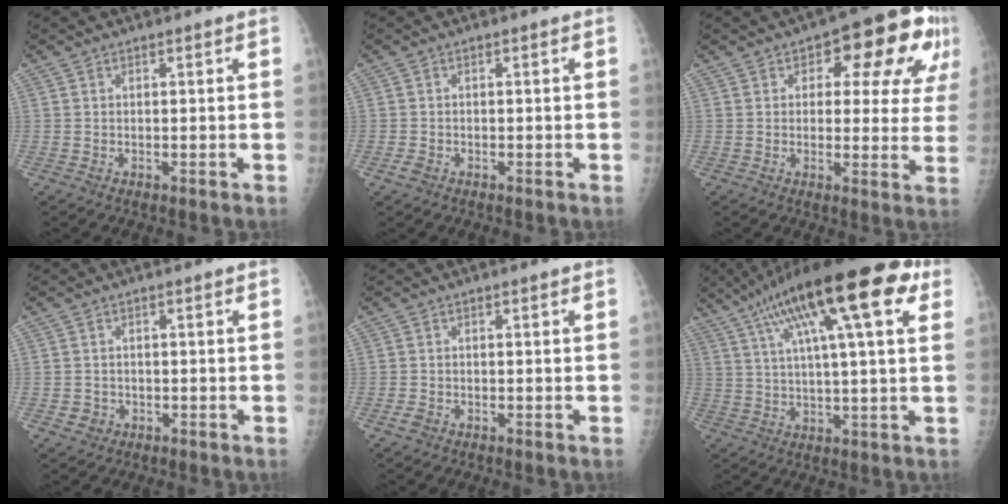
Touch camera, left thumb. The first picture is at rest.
{"total": 1.4, "force": [-0.7, 1.0, 0.6], "torque": [-0.012, 0.001, -0.013]}
{"total": 14.9, "force": [5.8, 7.4, 11.5], "torque": [-0.091, 0.004, 0.066]}
{"total": 2.2, "force": [-0.8, 2.0, 0.5], "torque": [-0.001, 0.006, -0.007]}
{"total": 1.4, "force": [-0.7, 1.0, 0.6], "torque": [-0.012, 0.001, -0.014]}
{"total": 22.7, "force": [11.2, 5.3, 19.0], "torque": [-0.304, 0.013, 0.175]}